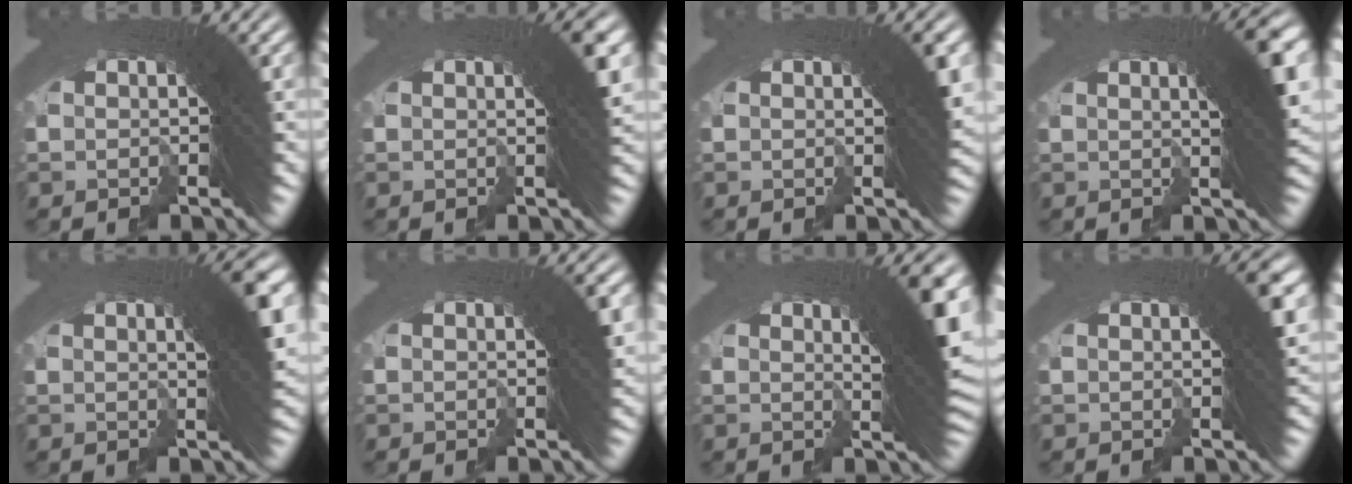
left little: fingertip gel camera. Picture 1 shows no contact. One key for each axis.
{"total": 3.8, "fx": 1.2, "fy": 0.5, "fz": 3.6, "tx": -0.034, "ty": 0.007, "tz": 0.016}
{"total": 2.9, "fx": 0.9, "fy": 0.3, "fz": 2.7, "tx": -0.031, "ty": 0.004, "tz": 0.012}
{"total": 7.3, "fx": 1.8, "fy": 1.6, "fz": 6.9, "tx": -0.082, "ty": 0.012, "tz": 0.024}
{"total": 6.6, "fx": 1.7, "fy": 1.4, "fz": 6.3, "tx": -0.073, "ty": 0.010, "tz": 0.023}
{"total": 1.9, "fx": 0.6, "fy": 0.2, "fz": 1.8, "tx": -0.023, "ty": 0.004, "tz": 0.007}
{"total": 7.0, "fx": 1.9, "fy": 1.4, "fz": 6.6, "tx": -0.073, "ty": 0.011, "tz": 0.023}
{"total": 4.0, "fx": 1.2, "fy": 0.6, "fz": 3.8, "tx": -0.038, "ty": 0.010, "tz": 0.015}